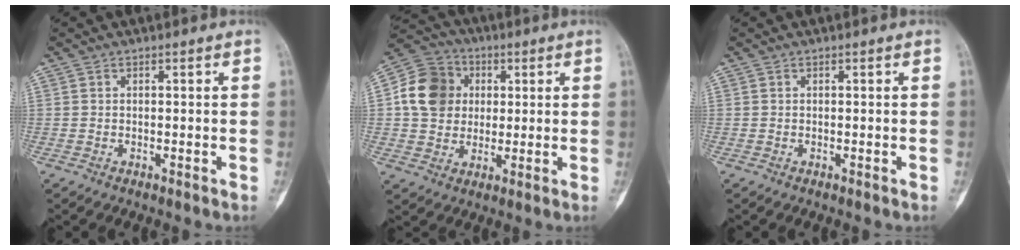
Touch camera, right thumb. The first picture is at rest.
{"total": 11.9, "force": [1.7, 10.3, 5.7], "torque": [-0.083, 0.008, 0.022]}
{"total": 0.0}